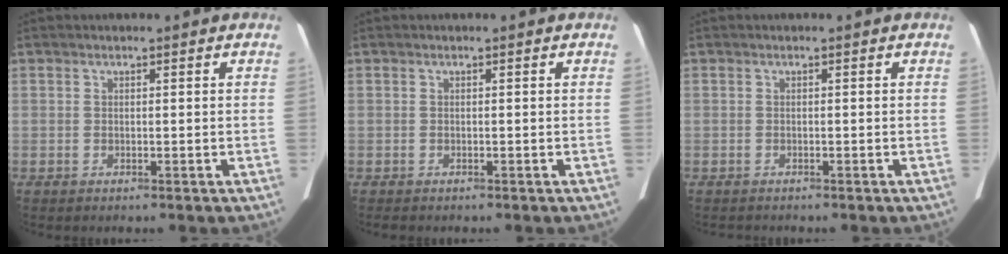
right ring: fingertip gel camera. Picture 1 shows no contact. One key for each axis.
{"total": 0.7, "fx": -0.6, "fy": 0.2, "fz": 0.2, "tx": -0.009, "ty": -0.002, "tz": -0.007}
{"total": 1.0, "fx": -1.0, "fy": 0.3, "fz": 0.2, "tx": -0.009, "ty": -0.003, "tz": -0.013}